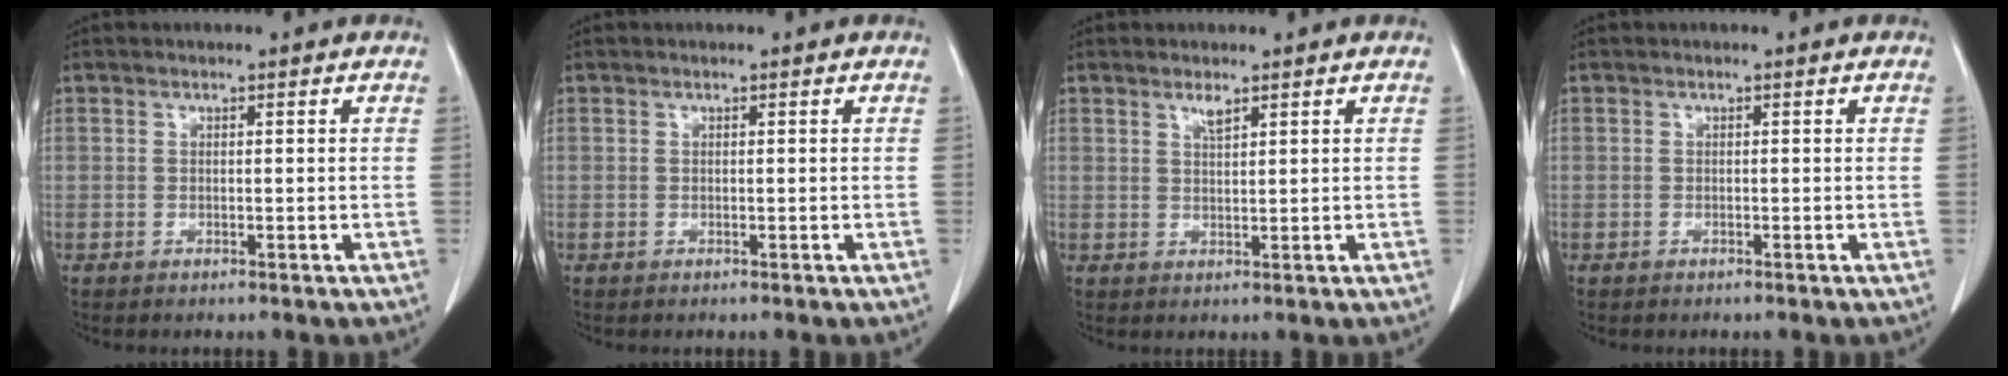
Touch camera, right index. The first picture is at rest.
{"total": 0.0}
{"total": 1.5, "force": [1.1, 0.2, 1.0], "torque": [-0.023, -0.003, 0.023]}
{"total": 0.0}